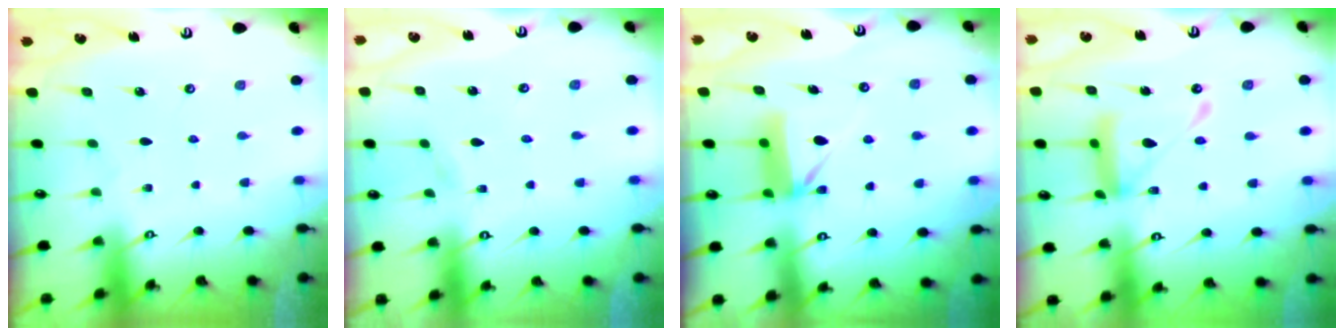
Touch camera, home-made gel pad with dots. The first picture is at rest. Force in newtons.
{"total": 2.1, "press": 2.1, "slide": 0.2}
{"total": 9.3, "press": 9.3, "slide": 0.6}
{"total": 13.9, "press": 13.8, "slide": 1.4}